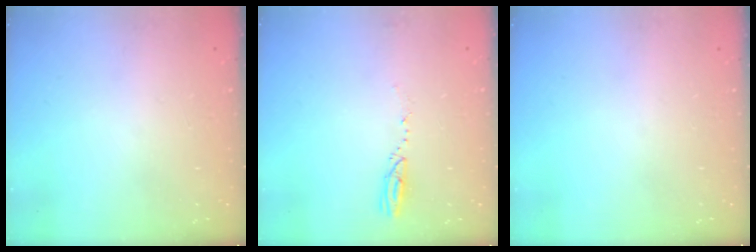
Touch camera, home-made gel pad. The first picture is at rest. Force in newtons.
{"total": 2.9, "press": 2.9, "slide": 0.4}
{"total": 0.0}